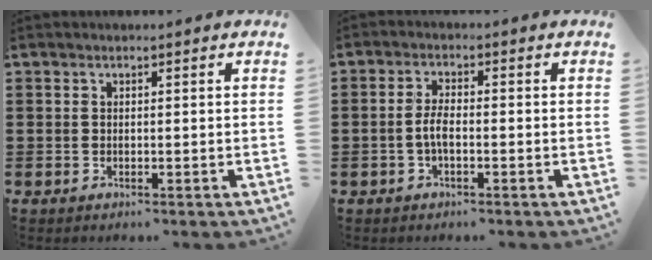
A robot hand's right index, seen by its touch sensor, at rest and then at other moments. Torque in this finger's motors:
{"motor_torque": [2.14, 0.00, 0.08, 0.03]}